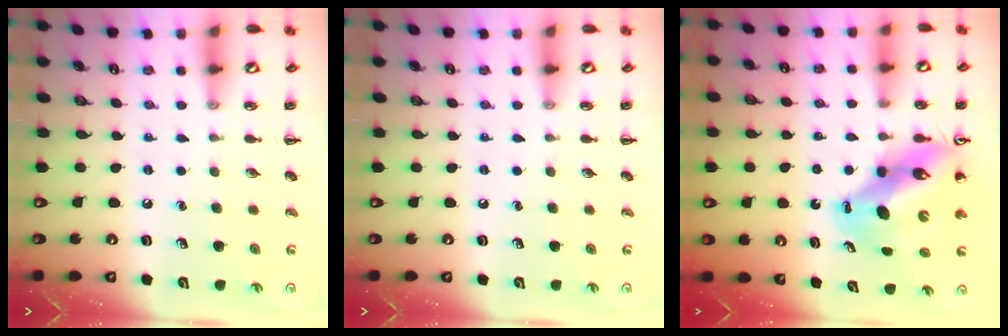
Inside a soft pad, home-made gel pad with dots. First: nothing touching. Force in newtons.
{"total": 0.0}
{"total": 13.6, "press": 13.0, "slide": 4.1}